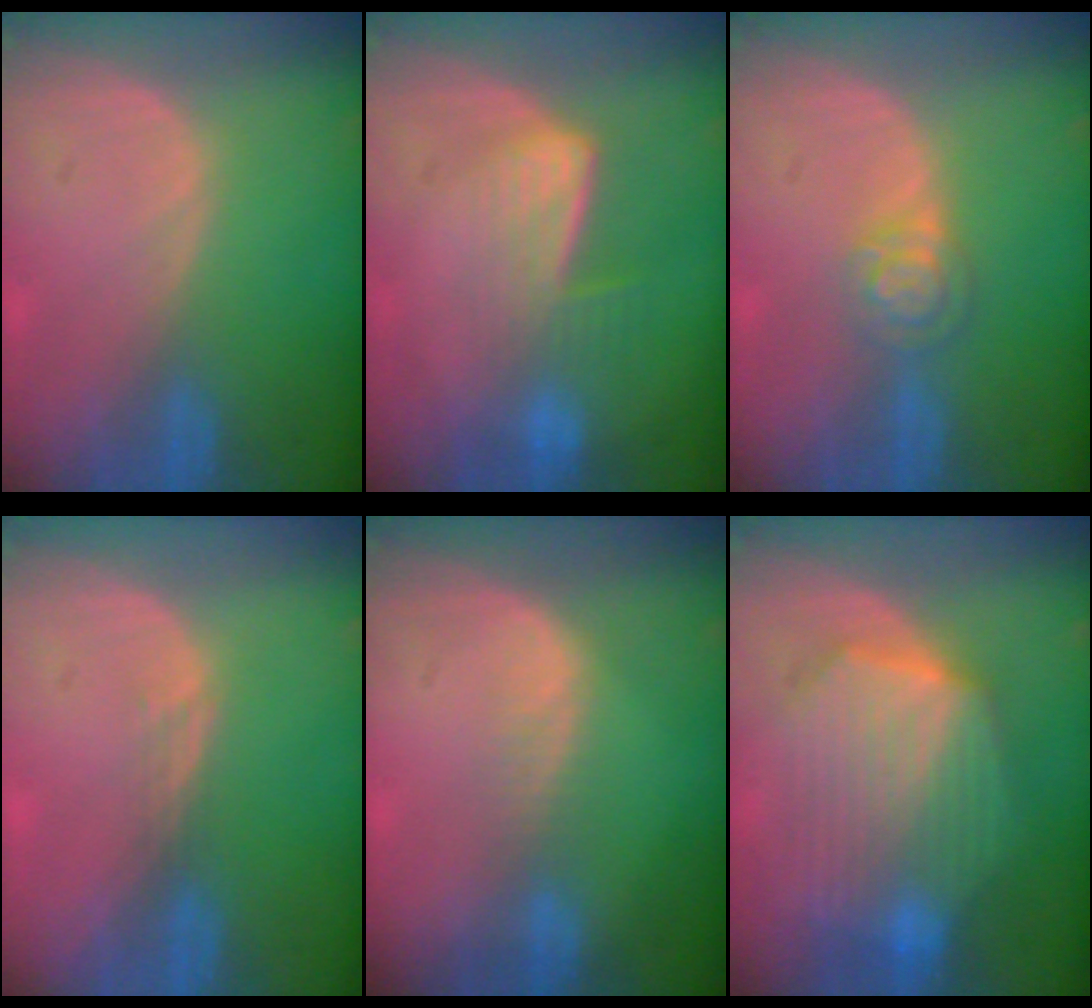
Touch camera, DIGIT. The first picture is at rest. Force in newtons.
{"total": 7.2, "press": 6.0, "slide": 4.0}
{"total": 4.1, "press": 3.6, "slide": 1.8}
{"total": 1.1, "press": 0.9, "slide": 0.7}
{"total": 2.0, "press": 2.0, "slide": 0.1}
{"total": 10.9, "press": 10.9, "slide": 0.8}